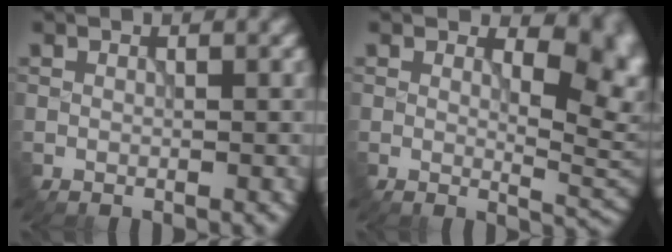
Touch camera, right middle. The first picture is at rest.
{"total": 6.3, "force": [2.1, 3.6, 4.8], "torque": [-0.058, -0.018, 0.038]}